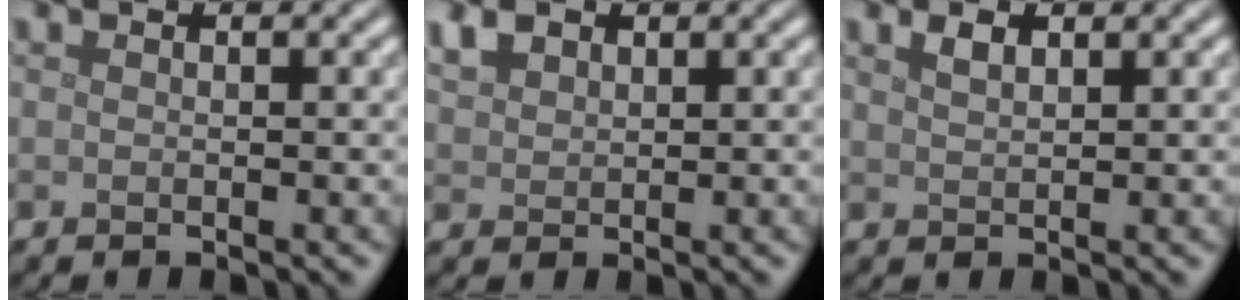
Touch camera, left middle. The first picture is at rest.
{"total": 2.2, "force": [1.4, 1.4, 0.9], "torque": [-0.023, 0.005, 0.029]}
{"total": 1.4, "force": [1.0, 0.4, 0.8], "torque": [-0.018, 0.004, 0.021]}